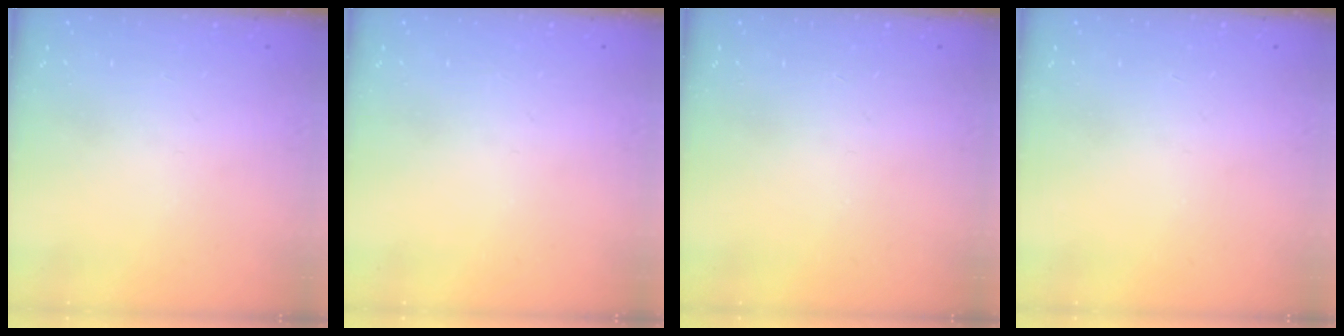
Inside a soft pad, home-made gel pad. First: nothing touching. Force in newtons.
{"total": 0.0}
{"total": 0.0}
{"total": 0.0}